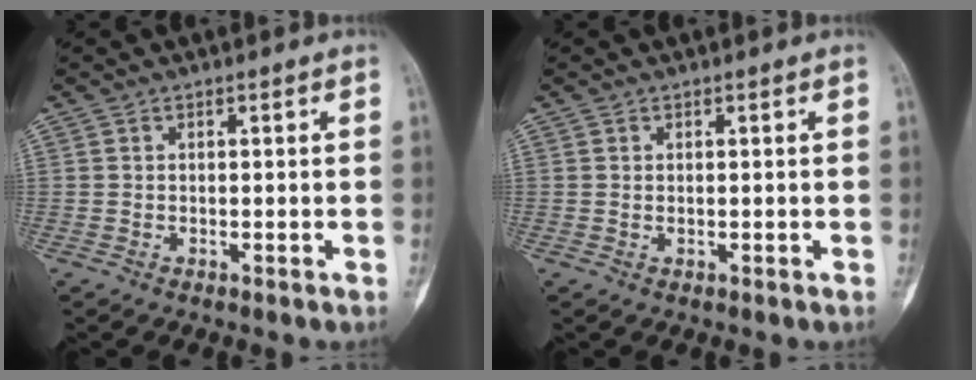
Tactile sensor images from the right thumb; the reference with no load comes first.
{"total": 0.0}